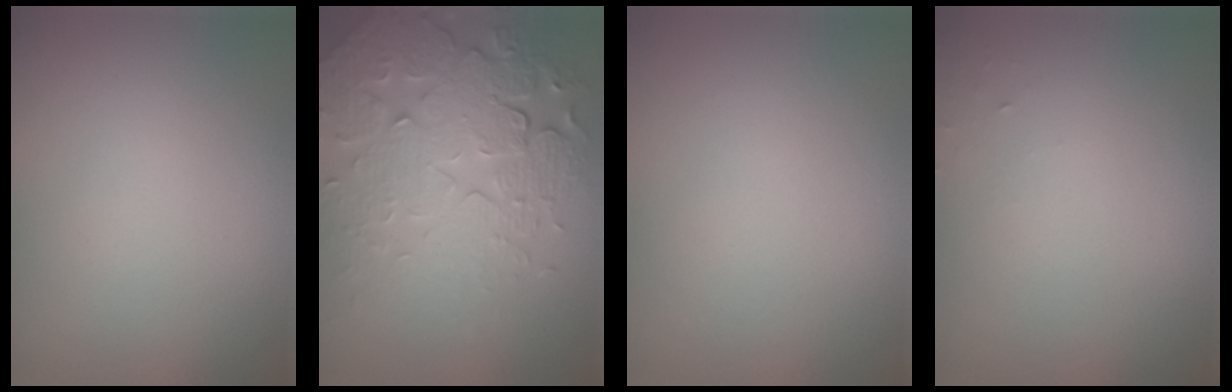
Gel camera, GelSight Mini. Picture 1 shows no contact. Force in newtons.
{"total": 8.0, "press": 5.6, "slide": 5.6}
{"total": 0.0}
{"total": 0.6, "press": 0.6, "slide": 0.1}